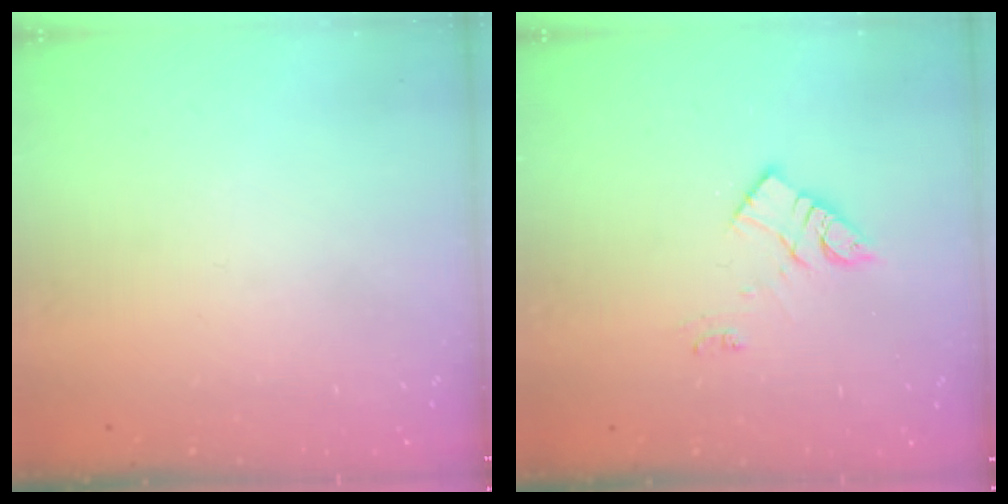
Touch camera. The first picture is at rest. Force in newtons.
{"total": 10.2, "press": 10.2, "slide": 0.5}